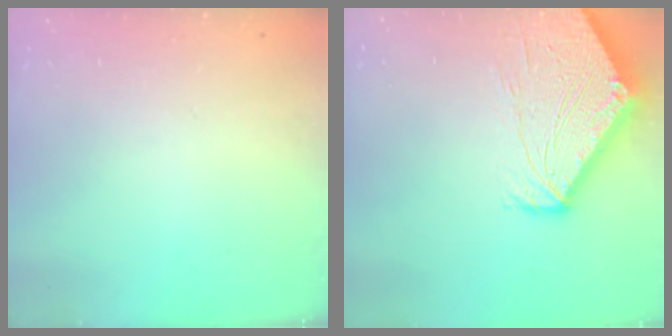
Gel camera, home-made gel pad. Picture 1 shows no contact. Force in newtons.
{"total": 10.9, "press": 10.8, "slide": 1.2}